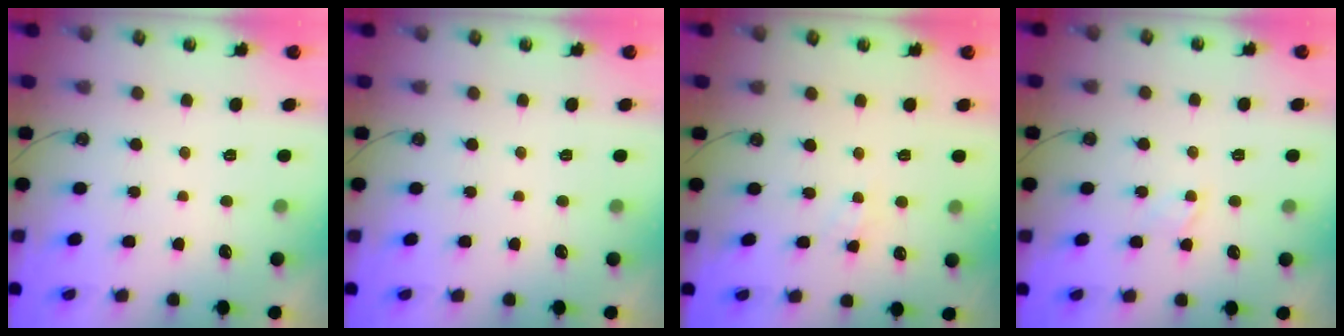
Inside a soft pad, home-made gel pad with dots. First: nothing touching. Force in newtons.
{"total": 0.0}
{"total": 4.5, "press": 4.5, "slide": 0.6}
{"total": 2.3, "press": 2.2, "slide": 0.3}